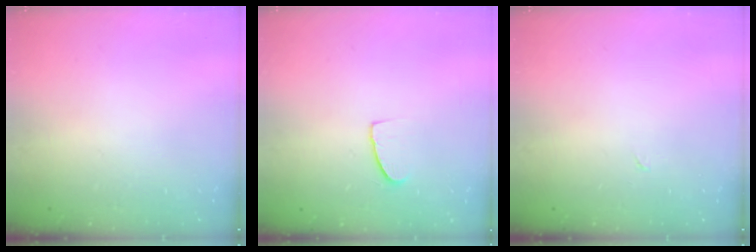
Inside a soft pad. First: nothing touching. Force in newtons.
{"total": 5.2, "press": 5.2, "slide": 0.4}
{"total": 0.0}